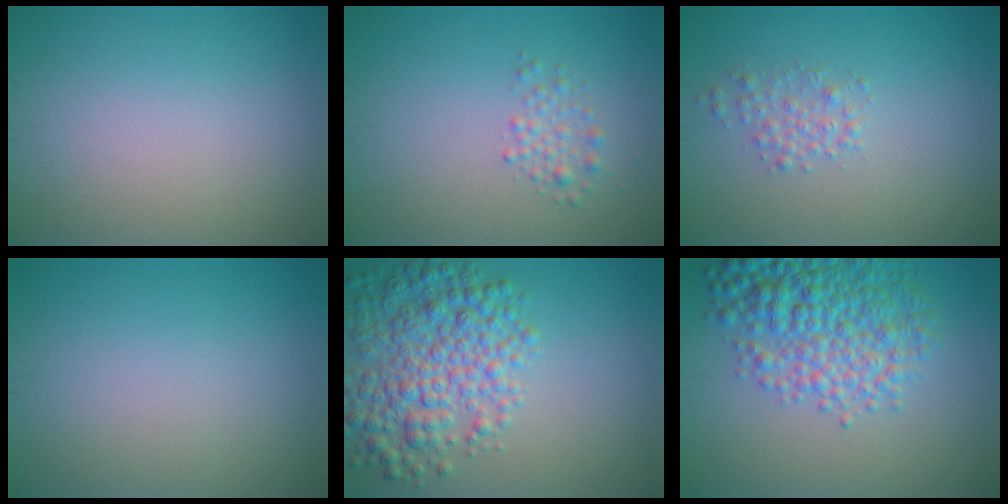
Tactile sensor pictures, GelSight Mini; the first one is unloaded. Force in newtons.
{"total": 1.6, "press": 1.6, "slide": 0.1}
{"total": 1.6, "press": 1.6, "slide": 0.0}
{"total": 0.0}
{"total": 6.7, "press": 6.7, "slide": 0.2}
{"total": 7.0, "press": 7.0, "slide": 0.2}